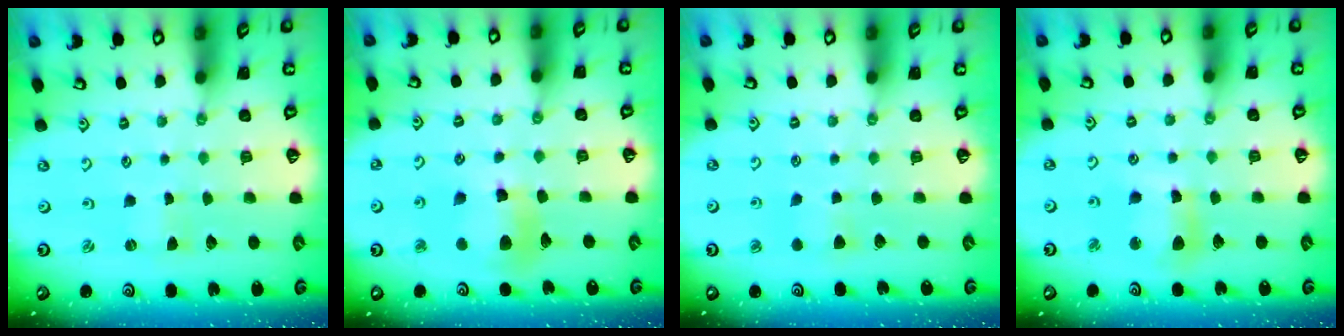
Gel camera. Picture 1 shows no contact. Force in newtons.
{"total": 10.2, "press": 10.1, "slide": 1.3}
{"total": 4.4, "press": 4.3, "slide": 0.6}
{"total": 9.9, "press": 9.9, "slide": 1.1}